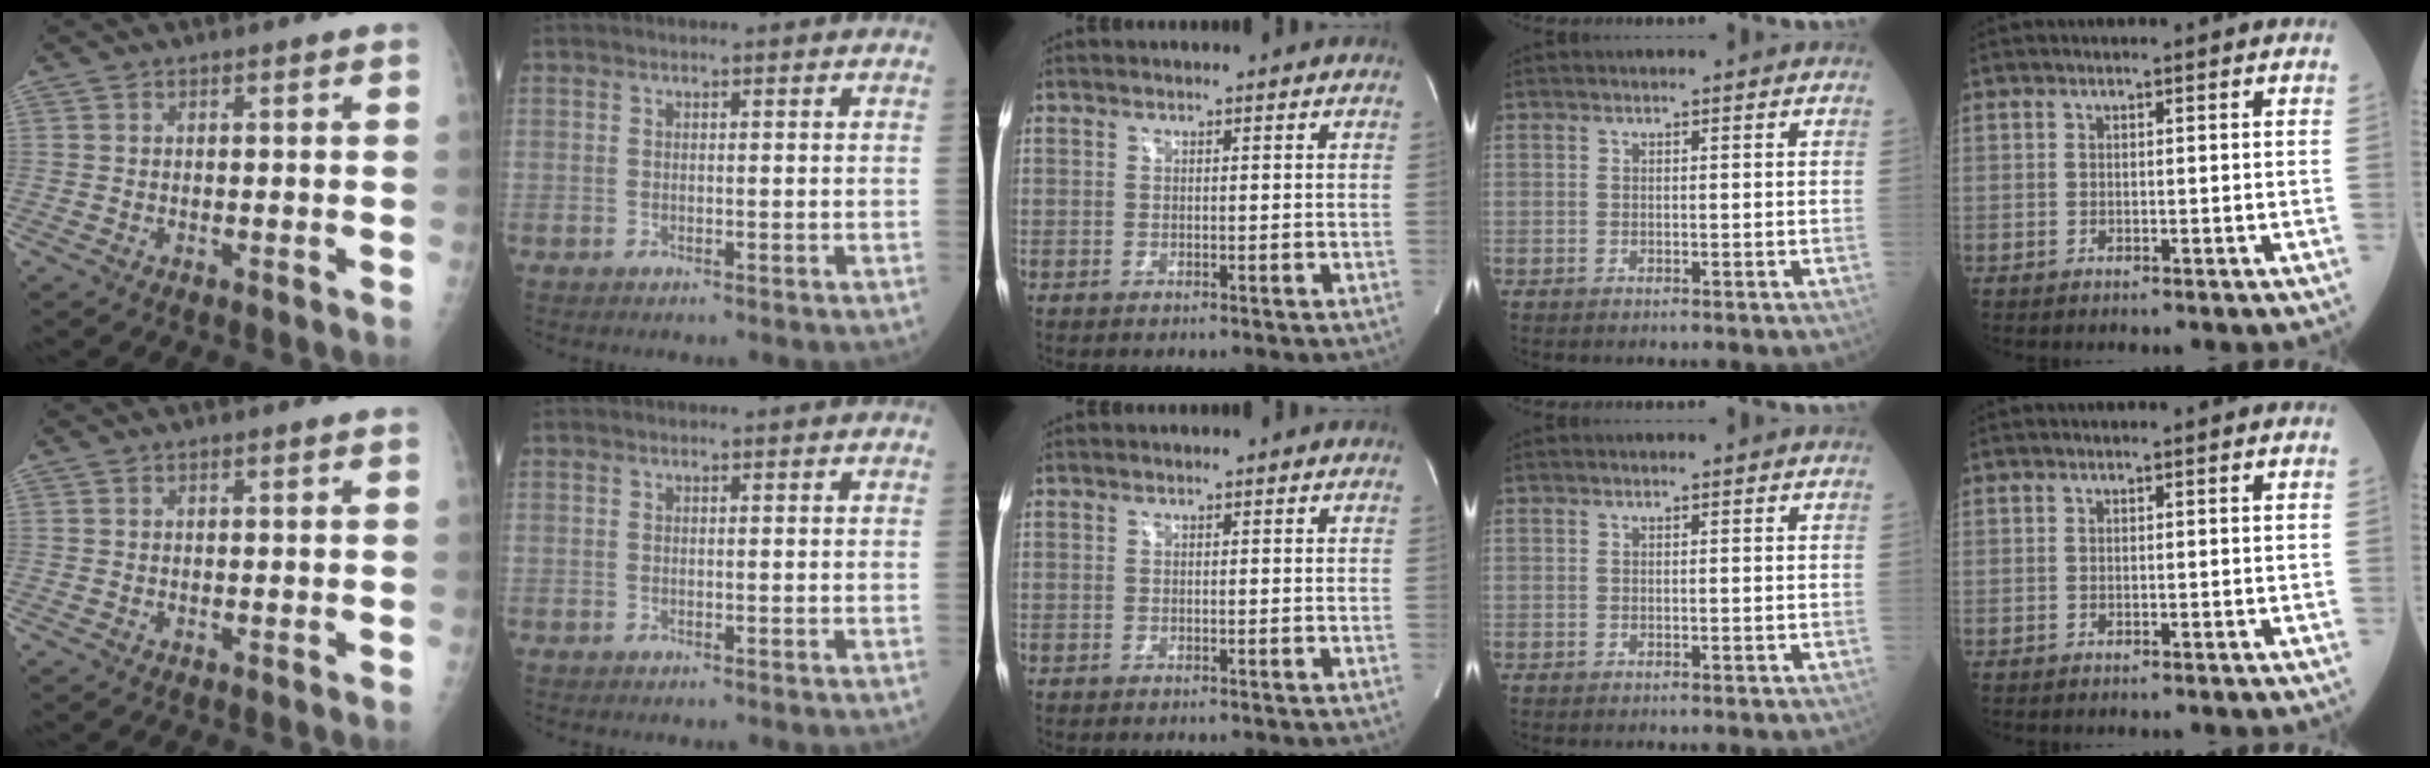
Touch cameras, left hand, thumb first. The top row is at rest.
{}